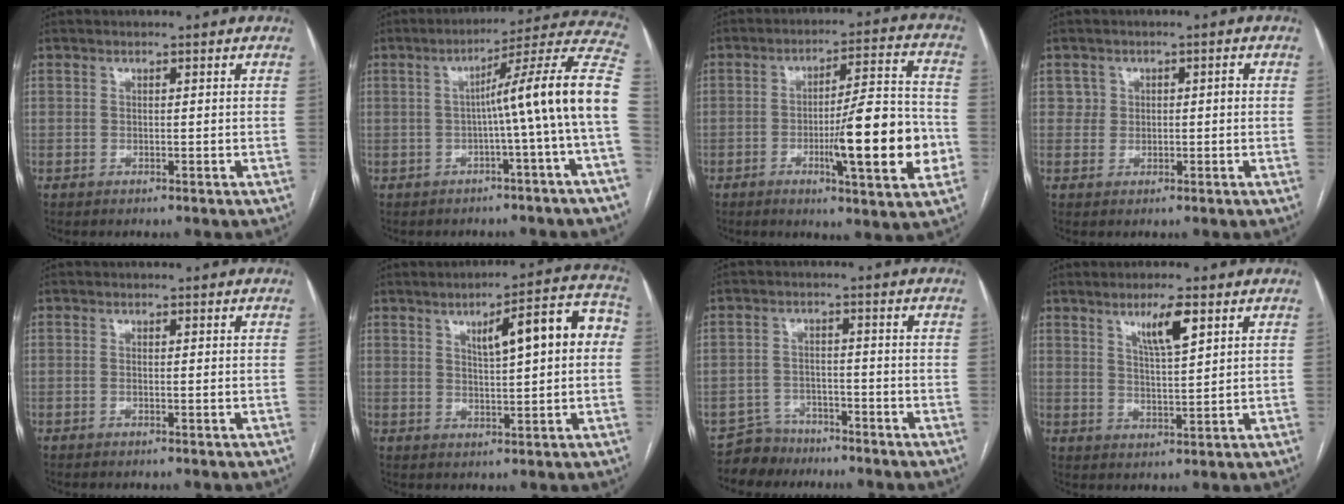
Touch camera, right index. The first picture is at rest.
{"total": 13.9, "force": [-1.2, -2.4, 13.7], "torque": [-0.167, 0.031, -0.025]}
{"total": 15.7, "force": [-3.9, 1.5, 15.1], "torque": [-0.226, -0.002, -0.057]}
{"total": 2.1, "force": [0.4, 1.9, 0.9], "torque": [-0.010, 0.010, 0.009]}
{"total": 0.7, "force": [-0.1, 0.1, 0.7], "torque": [-0.016, -0.001, -0.001]}
{"total": 11.0, "force": [2.3, 2.1, 10.5], "torque": [-0.141, 0.032, 0.031]}
{"total": 4.6, "force": [-3.9, 2.2, -1.0], "torque": [0.021, 0.003, -0.071]}
{"total": 5.9, "force": [3.3, 0.7, 4.8], "torque": [-0.084, -0.004, 0.059]}